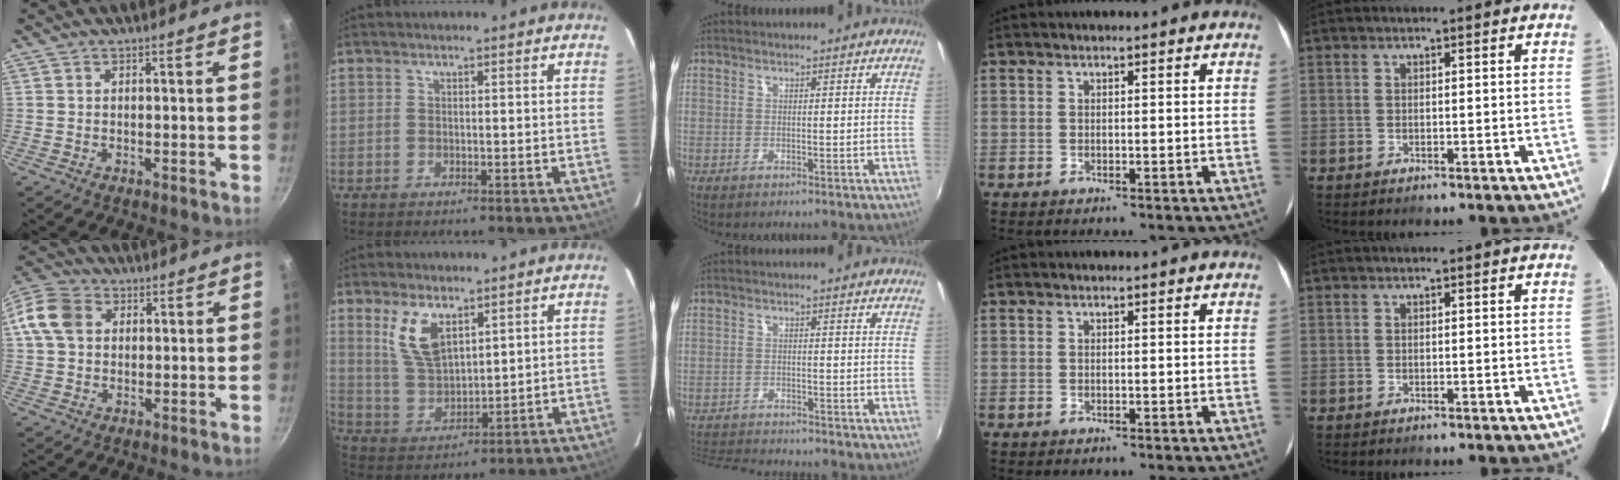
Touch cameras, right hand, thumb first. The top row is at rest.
{"thumb": {"total": 10.2, "force": [2.2, 7.9, 5.9], "torque": [-0.100, 0.018, 0.025]}, "index": {"total": 9.0, "force": [4.9, 4.1, 6.3], "torque": [-0.123, -0.001, 0.108]}, "middle": {"total": 8.1, "force": [-7.7, 1.3, 2.1], "torque": [-0.065, -0.011, -0.131]}}